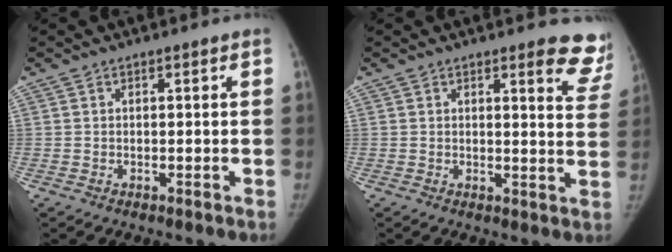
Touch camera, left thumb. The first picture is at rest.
{"total": 8.9, "force": [7.3, 2.4, 4.4], "torque": [-0.013, -0.044, 0.057]}